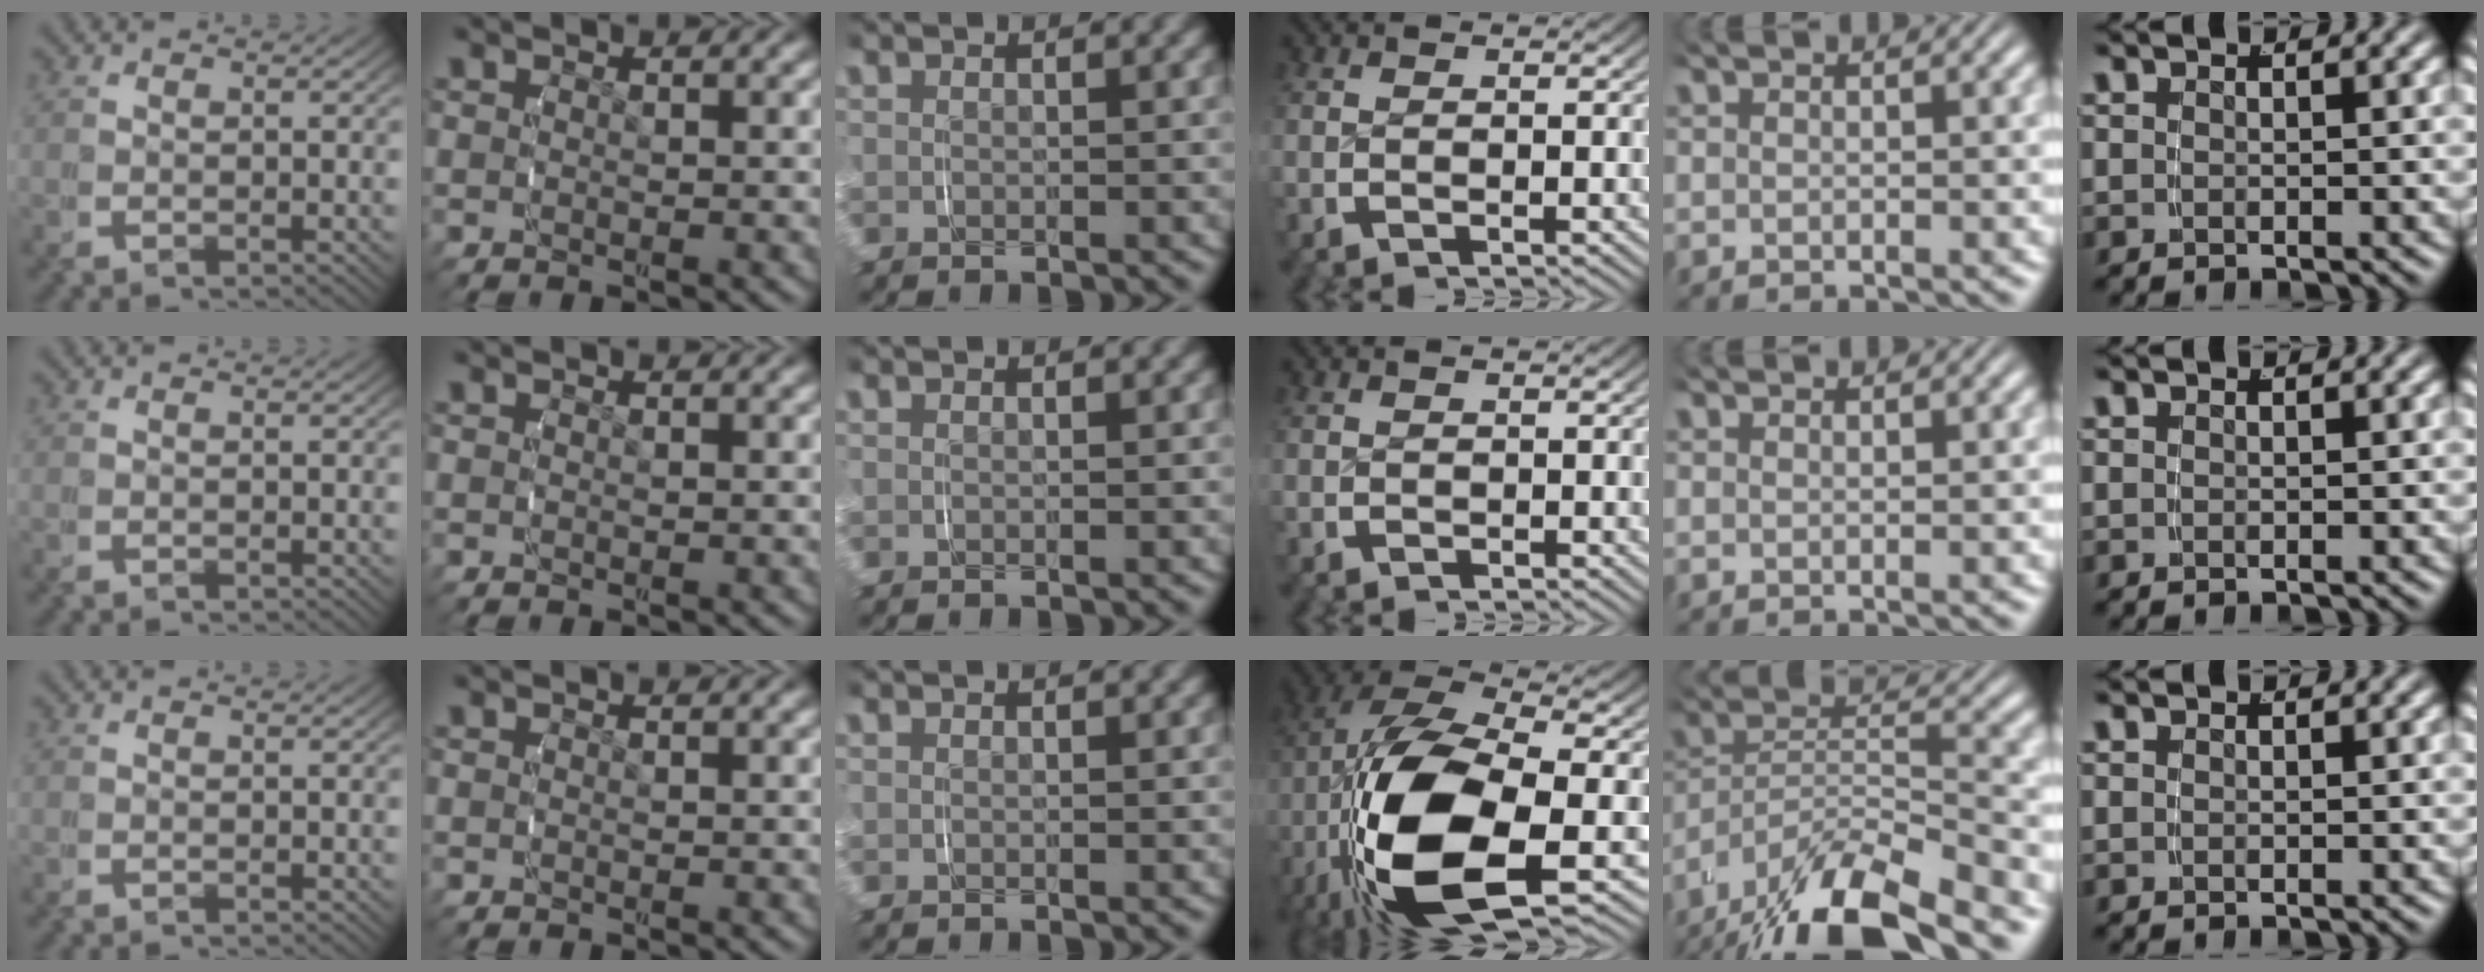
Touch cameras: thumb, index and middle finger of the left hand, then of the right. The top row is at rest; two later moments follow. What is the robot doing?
{"motion": "grasp_and_lifting", "object": "fork"}